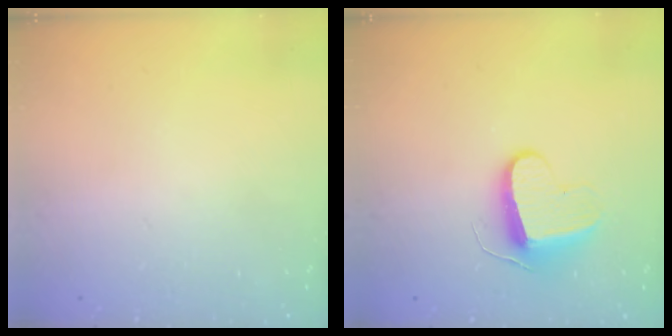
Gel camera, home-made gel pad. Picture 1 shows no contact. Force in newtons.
{"total": 9.0, "press": 9.0, "slide": 0.1}